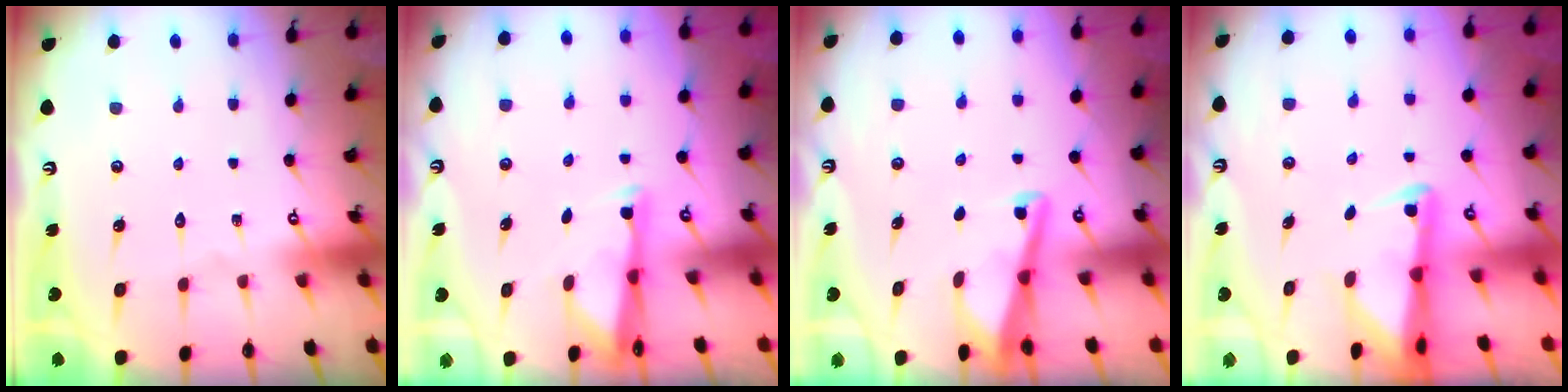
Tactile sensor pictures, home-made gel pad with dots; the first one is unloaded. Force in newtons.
{"total": 2.9, "press": 2.8, "slide": 0.5}
{"total": 4.8, "press": 4.7, "slide": 0.7}
{"total": 2.4, "press": 2.3, "slide": 0.6}